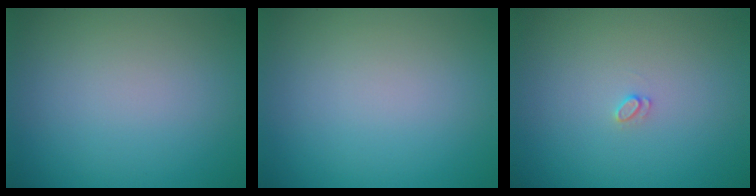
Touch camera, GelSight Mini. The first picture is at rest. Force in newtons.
{"total": 0.0}
{"total": 0.7, "press": 0.7, "slide": 0.1}